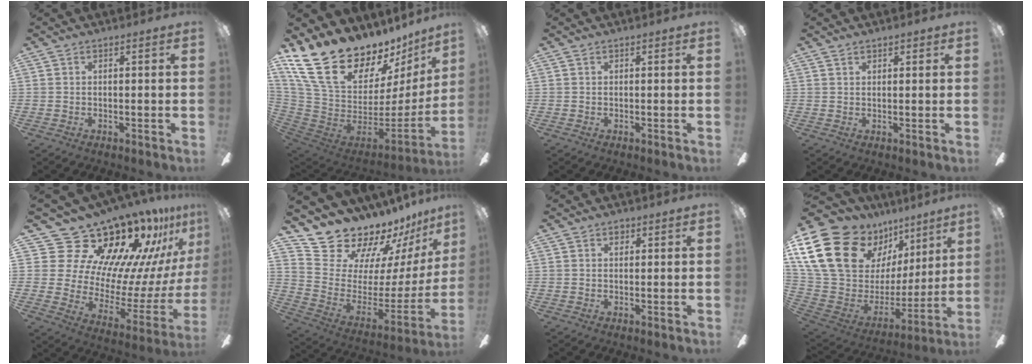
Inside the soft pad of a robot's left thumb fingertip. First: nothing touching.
{"total": 25.0, "force": [17.9, 12.3, 12.4], "torque": [-0.232, -0.135, 0.352]}
{"total": 0.0}
{"total": 1.1, "force": [1.0, 0.5, 0.3], "torque": [-0.008, 0.000, 0.018]}
{"total": 23.4, "force": [18.4, 11.5, 8.7], "torque": [-0.127, -0.170, 0.353]}
{"total": 17.1, "force": [16.1, 5.3, 2.0], "torque": [-0.058, -0.155, 0.299]}
{"total": 1.3, "force": [0.7, 0.9, 0.6], "torque": [0.004, -0.004, 0.009]}
{"total": 23.9, "force": [12.4, 15.7, 13.1], "torque": [-0.280, -0.066, 0.252]}